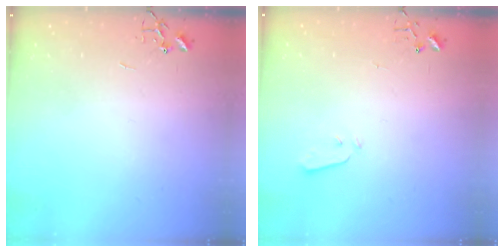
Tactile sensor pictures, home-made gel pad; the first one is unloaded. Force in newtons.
{"total": 3.5, "press": 3.5, "slide": 0.3}